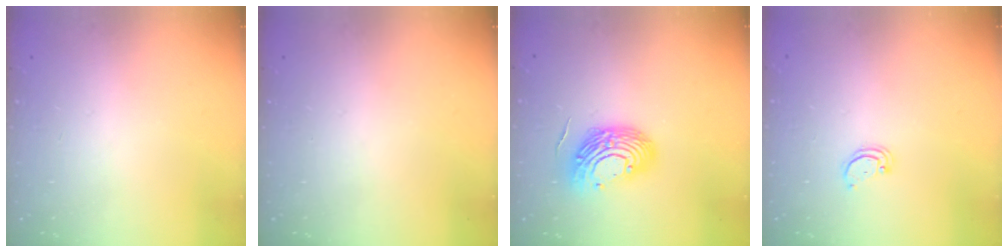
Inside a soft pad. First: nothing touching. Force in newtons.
{"total": 0.0}
{"total": 12.6, "press": 12.5, "slide": 1.7}
{"total": 1.8, "press": 1.8, "slide": 0.2}